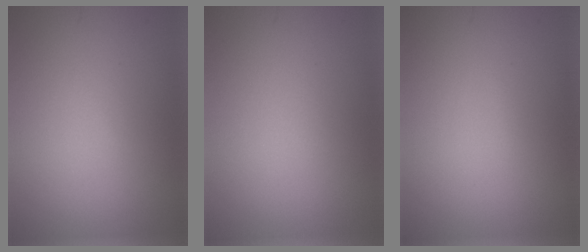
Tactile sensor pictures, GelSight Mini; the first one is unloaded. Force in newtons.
{"total": 0.0}
{"total": 0.0}